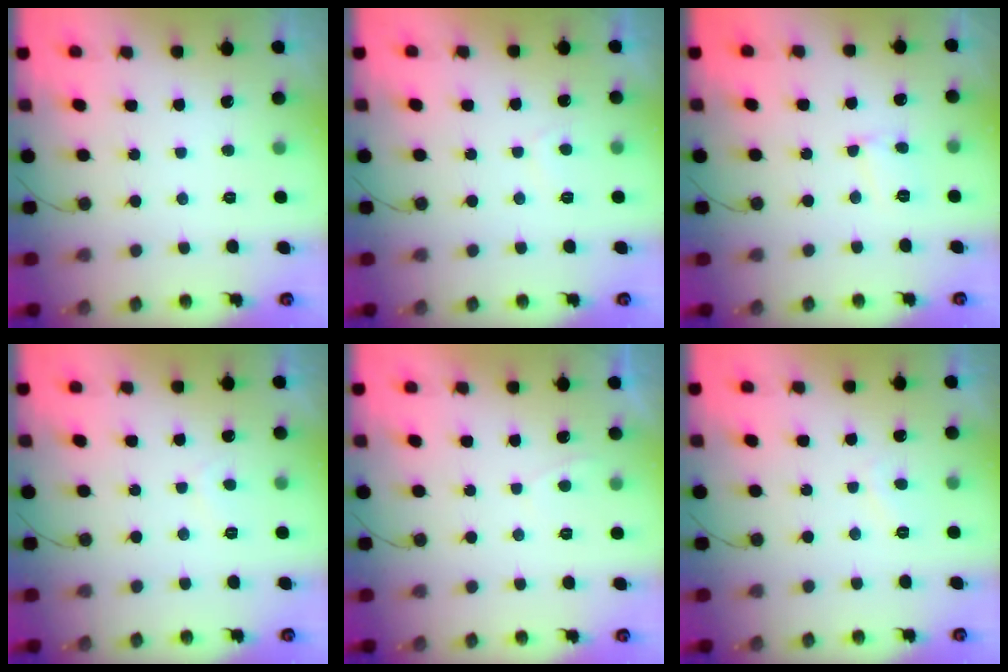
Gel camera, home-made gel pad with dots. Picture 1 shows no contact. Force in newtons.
{"total": 2.8, "press": 2.7, "slide": 0.6}
{"total": 3.8, "press": 3.8, "slide": 0.3}
{"total": 1.1, "press": 0.9, "slide": 0.6}
{"total": 0.0}
{"total": 1.8, "press": 1.6, "slide": 0.6}